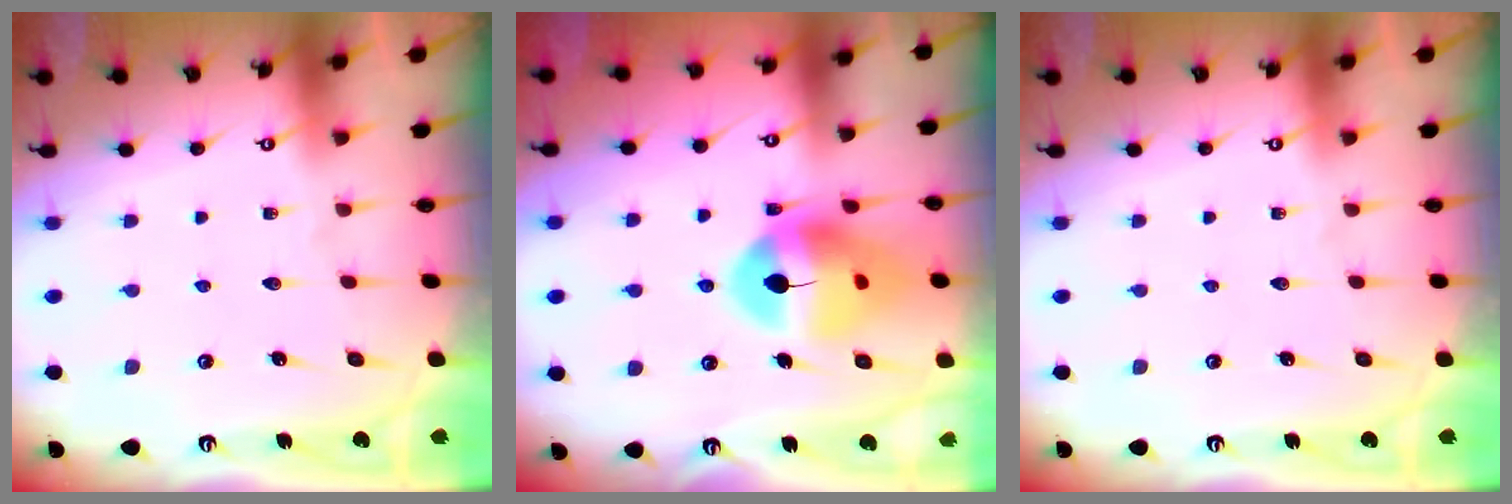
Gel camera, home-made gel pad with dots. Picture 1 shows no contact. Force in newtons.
{"total": 14.9, "press": 14.8, "slide": 1.4}
{"total": 0.0}